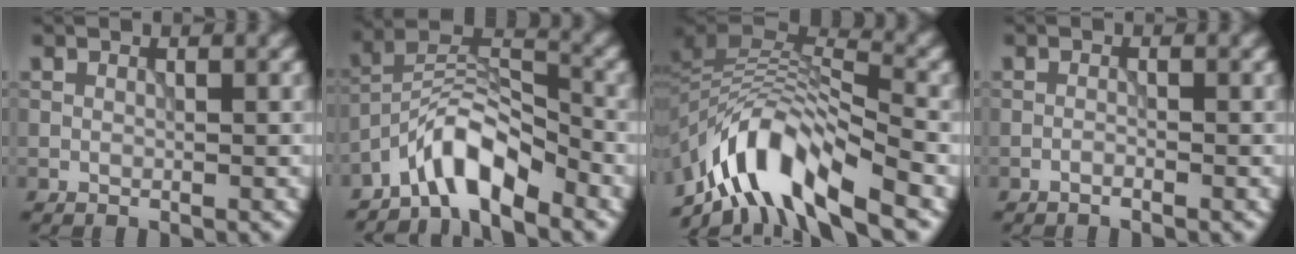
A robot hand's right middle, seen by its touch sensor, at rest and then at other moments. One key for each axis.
{"total": 6.0, "fx": -4.5, "fy": 1.8, "fz": 3.6, "tx": -0.058, "ty": 0.013, "tz": -0.090}
{"total": 9.5, "fx": -6.1, "fy": 3.6, "fz": 6.3, "tx": -0.095, "ty": 0.010, "tz": -0.120}
{"total": 0.6, "fx": -0.5, "fy": 0.0, "fz": 0.3, "tx": -0.004, "ty": 0.001, "tz": -0.011}